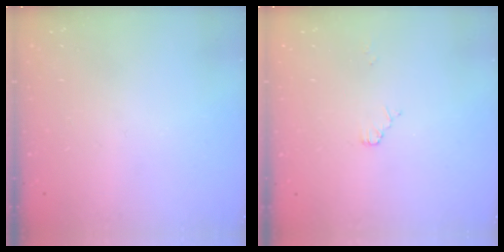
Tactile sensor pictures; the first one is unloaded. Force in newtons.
{"total": 2.0, "press": 1.9, "slide": 0.3}